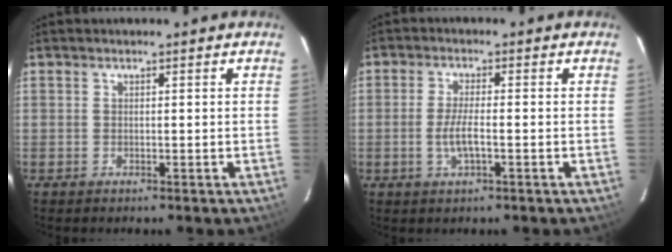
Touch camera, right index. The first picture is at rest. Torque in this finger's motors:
{"motor_torque": [0.02, -0.10, 0.24, 0.03]}